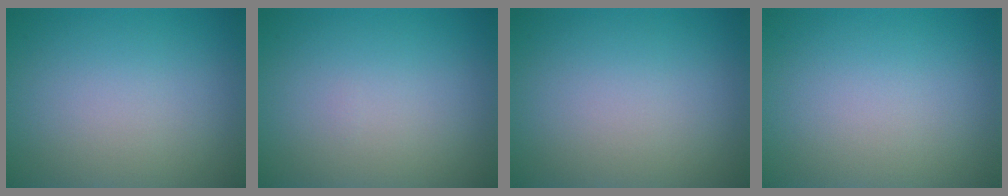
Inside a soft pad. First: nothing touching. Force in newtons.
{"total": 0.0}
{"total": 0.0}
{"total": 0.0}